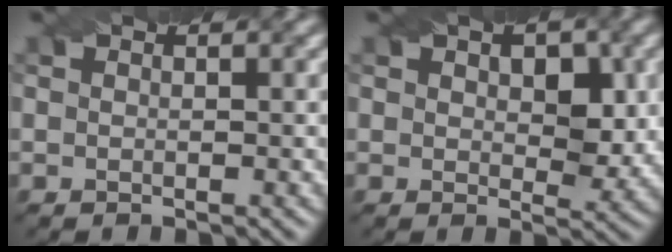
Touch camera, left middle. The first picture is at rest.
{"total": 4.4, "force": [1.2, 2.6, 3.4], "torque": [-0.043, -0.008, 0.020]}